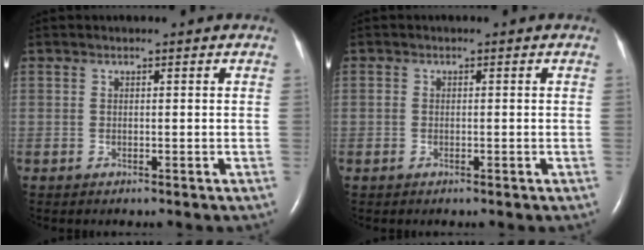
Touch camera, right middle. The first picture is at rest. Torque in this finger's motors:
{"motor_torque": [0.80, -0.39, 0.31, -0.07]}